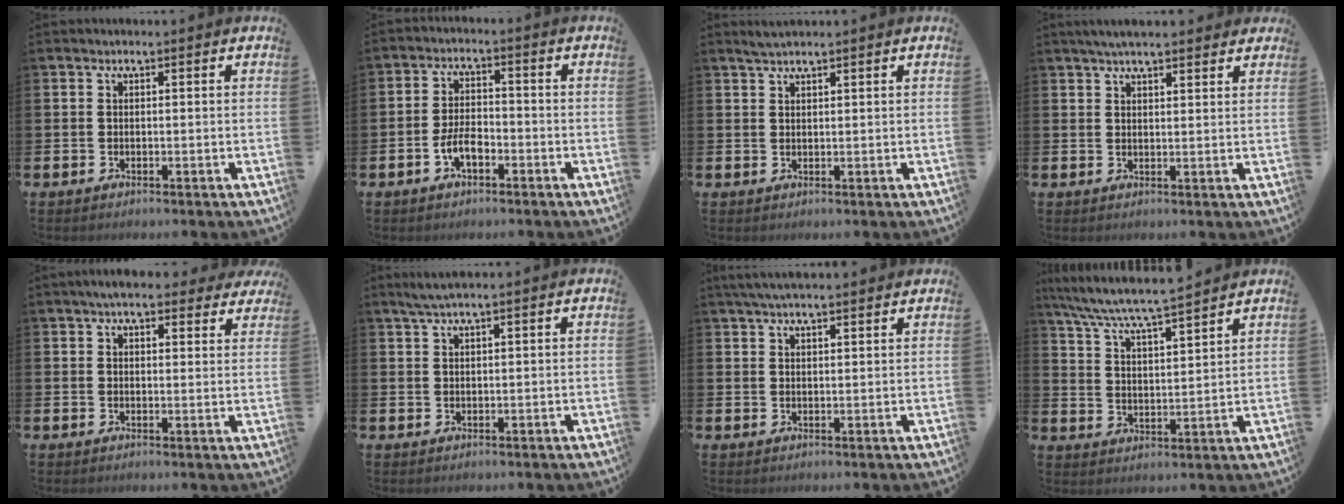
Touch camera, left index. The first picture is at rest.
{"total": 3.9, "force": [-1.8, 1.9, 2.9], "torque": [-0.057, 0.006, -0.035]}
{"total": 2.0, "force": [1.8, 0.3, 0.8], "torque": [-0.014, 0.002, 0.032]}
{"total": 3.6, "force": [3.3, 0.6, 1.5], "torque": [-0.031, -0.006, 0.059]}
{"total": 5.2, "force": [4.5, 1.6, 2.1], "torque": [-0.032, -0.016, 0.078]}
{"total": 2.2, "force": [1.6, 0.0, 1.6], "torque": [-0.036, 0.003, 0.029]}
{"total": 3.7, "force": [3.3, 0.5, 1.4], "torque": [-0.032, -0.004, 0.061]}
{"total": 6.6, "force": [6.3, 0.1, 1.9], "torque": [-0.061, -0.048, 0.107]}